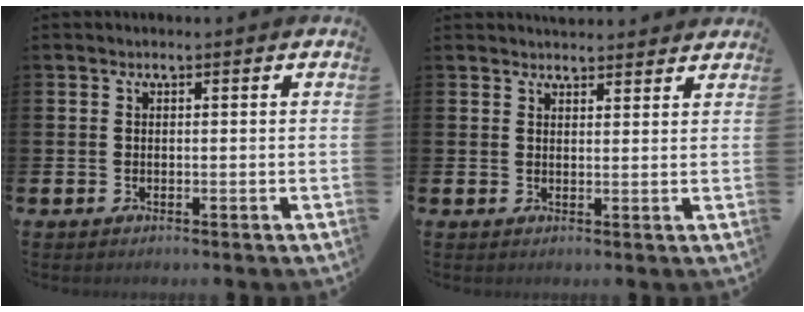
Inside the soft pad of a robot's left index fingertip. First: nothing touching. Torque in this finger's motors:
{"motor_torque": [1.08, -1.06, 0.16, 0.06]}